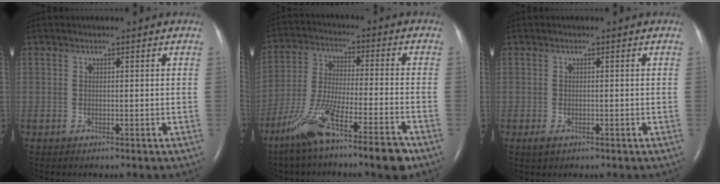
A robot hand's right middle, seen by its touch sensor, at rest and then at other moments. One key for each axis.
{"total": 13.9, "fx": -9.3, "fy": 1.0, "fz": 10.3, "tx": -0.205, "ty": -0.030, "tz": -0.171}
{"total": 1.2, "fx": -0.6, "fy": 0.7, "fz": 0.8, "tx": -0.016, "ty": -0.001, "tz": -0.006}